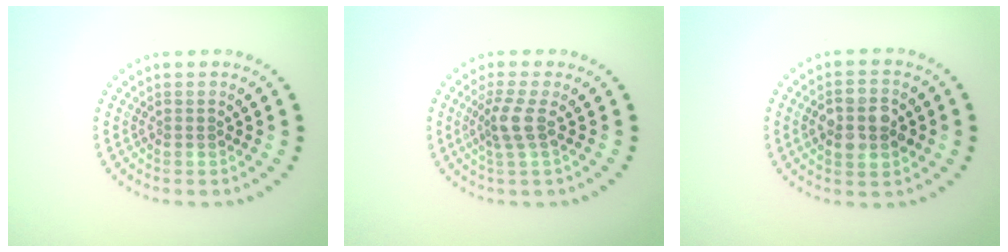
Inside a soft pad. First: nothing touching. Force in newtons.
{"total": 2.4, "press": 1.8, "slide": 1.6}
{"total": 4.4, "press": 4.4, "slide": 0.2}